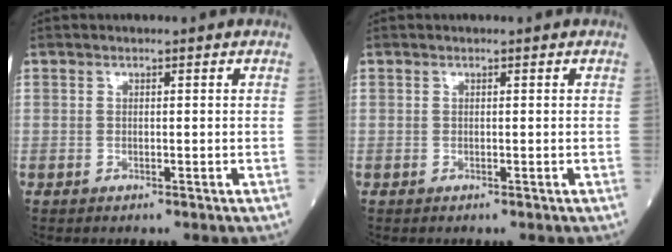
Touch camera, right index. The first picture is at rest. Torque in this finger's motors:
{"motor_torque": [0.00, 0.00, 0.00, 0.00]}